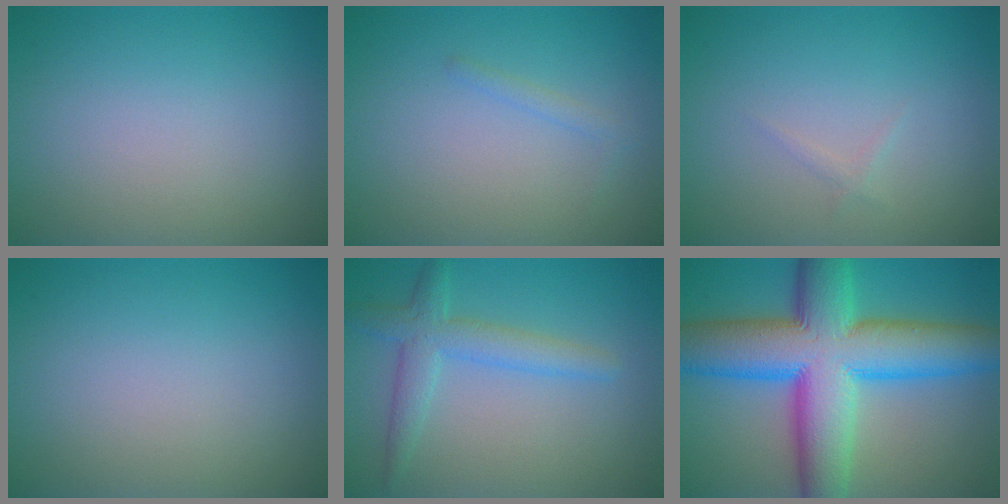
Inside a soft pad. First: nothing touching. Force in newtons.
{"total": 0.8, "press": 0.8, "slide": 0.0}
{"total": 0.6, "press": 0.6, "slide": 0.1}
{"total": 0.0}
{"total": 3.4, "press": 3.4, "slide": 0.1}
{"total": 14.2, "press": 14.2, "slide": 0.2}